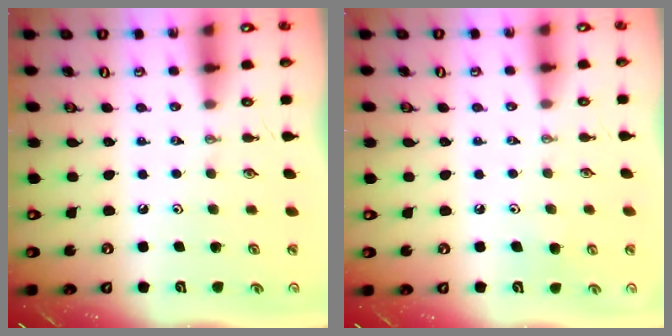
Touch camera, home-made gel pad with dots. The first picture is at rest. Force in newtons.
{"total": 4.9, "press": 4.5, "slide": 1.9}